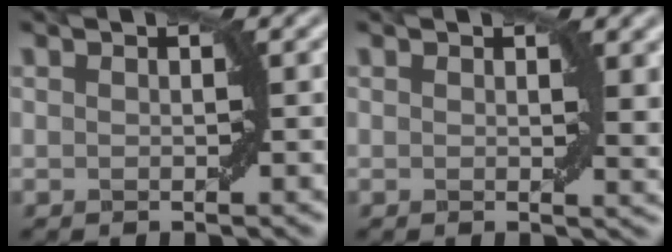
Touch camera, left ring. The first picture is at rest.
{"total": 2.1, "force": [0.9, 0.7, 1.8], "torque": [-0.019, -0.007, 0.016]}